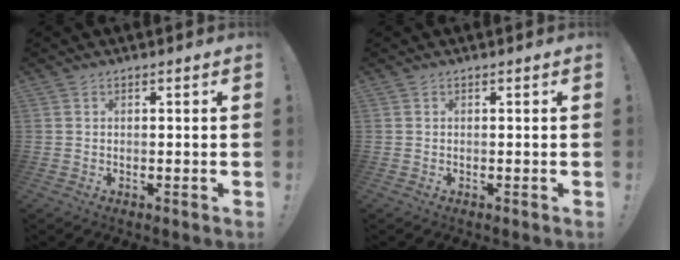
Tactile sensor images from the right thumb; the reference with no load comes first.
{"total": 0.0}